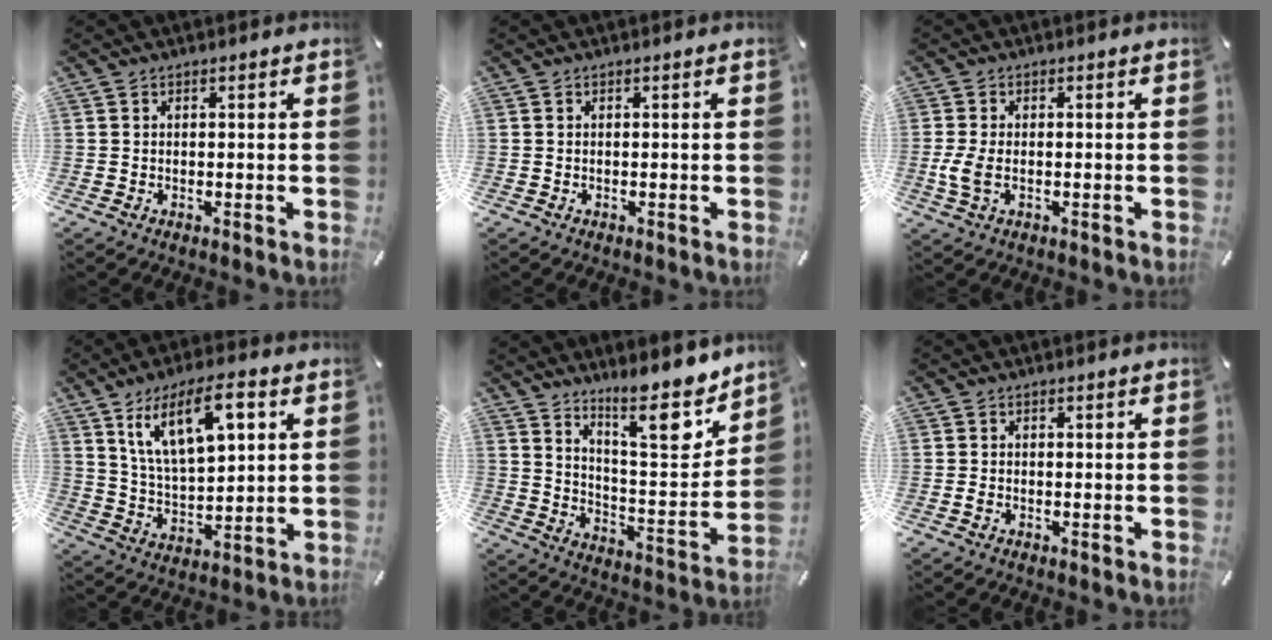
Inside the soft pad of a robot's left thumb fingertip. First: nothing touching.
{"total": 0.0}
{"total": 4.5, "force": [-1.0, 2.3, 3.8], "torque": [-0.089, -0.003, -0.020]}
{"total": 14.7, "force": [7.6, 6.4, 10.8], "torque": [-0.211, -0.014, 0.130]}
{"total": 15.2, "force": [12.4, 3.5, 7.9], "torque": [-0.116, -0.103, 0.209]}
{"total": 0.8, "force": [-0.4, 0.5, 0.5], "torque": [-0.009, 0.000, -0.008]}